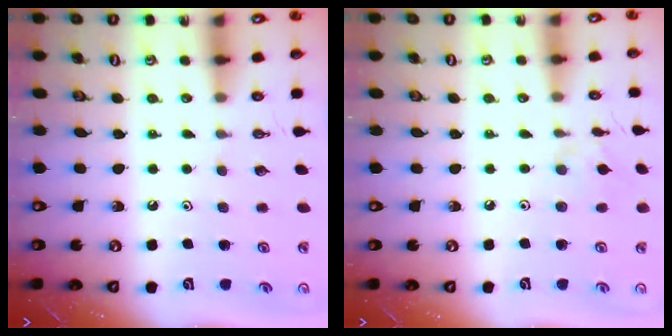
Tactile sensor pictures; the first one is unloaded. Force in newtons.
{"total": 3.0, "press": 3.0, "slide": 0.1}